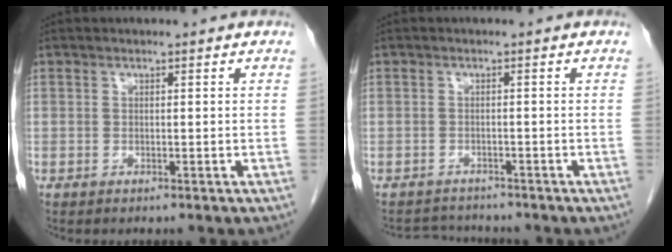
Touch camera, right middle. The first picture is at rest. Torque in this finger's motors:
{"motor_torque": [-1.06, -0.13, -0.38, -0.11]}